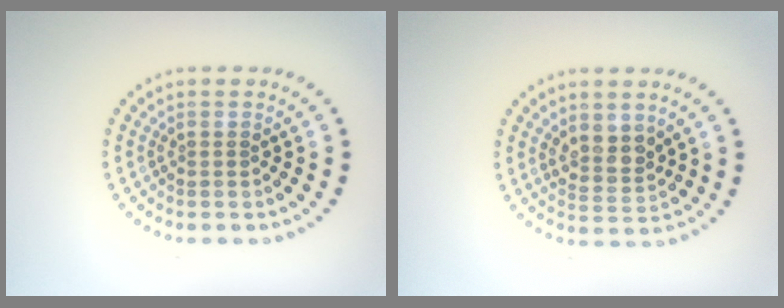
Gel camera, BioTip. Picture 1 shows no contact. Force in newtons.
{"total": 2.4, "press": 2.2, "slide": 1.1}